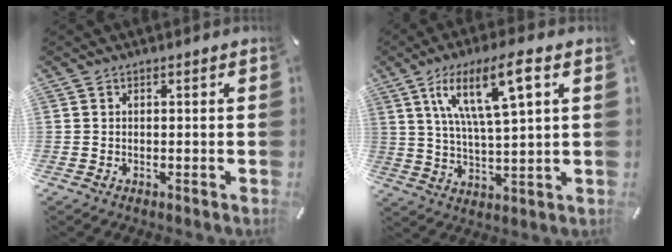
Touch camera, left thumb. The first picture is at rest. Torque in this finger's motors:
{"motor_torque": [0.49, 1.03, 1.43, -1.34, 0.47]}